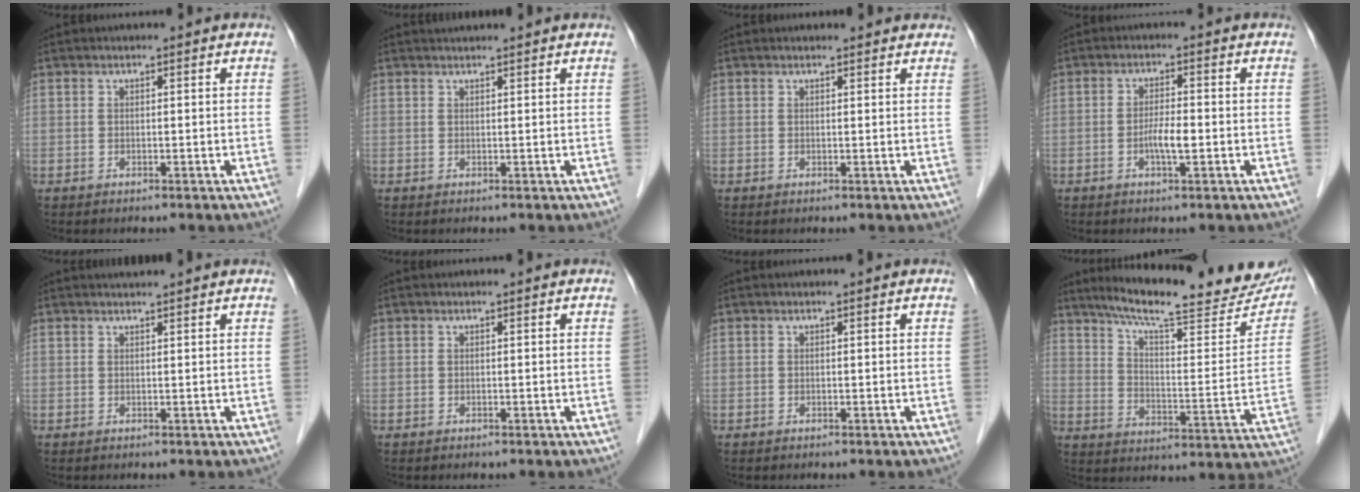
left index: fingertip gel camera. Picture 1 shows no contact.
{"total": 2.8, "force": [2.6, -0.3, 0.9], "torque": [-0.012, 0.024, 0.040]}
{"total": 4.1, "force": [3.8, 1.1, 1.1], "torque": [-0.012, 0.016, 0.035]}
{"total": 3.2, "force": [-0.9, 0.5, 3.0], "torque": [-0.059, 0.001, -0.017]}
{"total": 1.6, "force": [1.5, -0.4, 0.4], "torque": [-0.008, 0.011, 0.029]}
{"total": 0.0}
{"total": 0.0}
{"total": 24.7, "force": [20.9, 4.1, 12.5], "torque": [-0.181, -0.033, 0.275]}